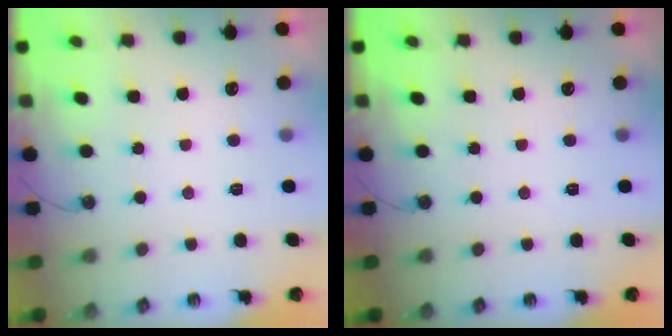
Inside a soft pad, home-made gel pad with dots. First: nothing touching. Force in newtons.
{"total": 0.0}